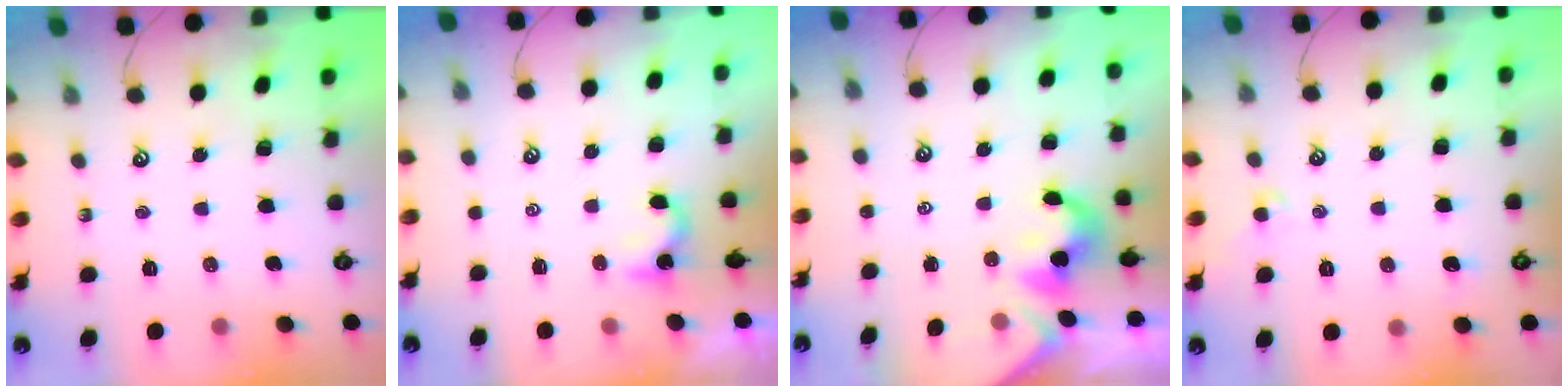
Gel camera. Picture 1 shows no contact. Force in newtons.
{"total": 1.9, "press": 1.9, "slide": 0.3}
{"total": 1.9, "press": 1.8, "slide": 0.6}
{"total": 0.0}